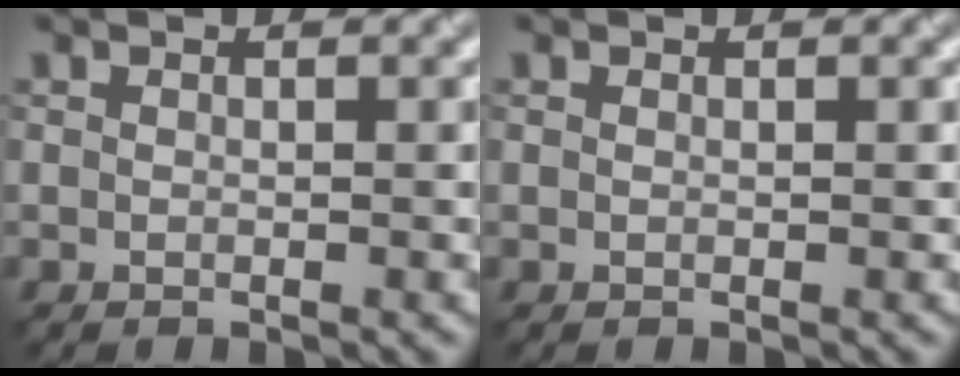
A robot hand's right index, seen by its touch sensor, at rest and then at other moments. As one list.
[{"total": 0.0}]